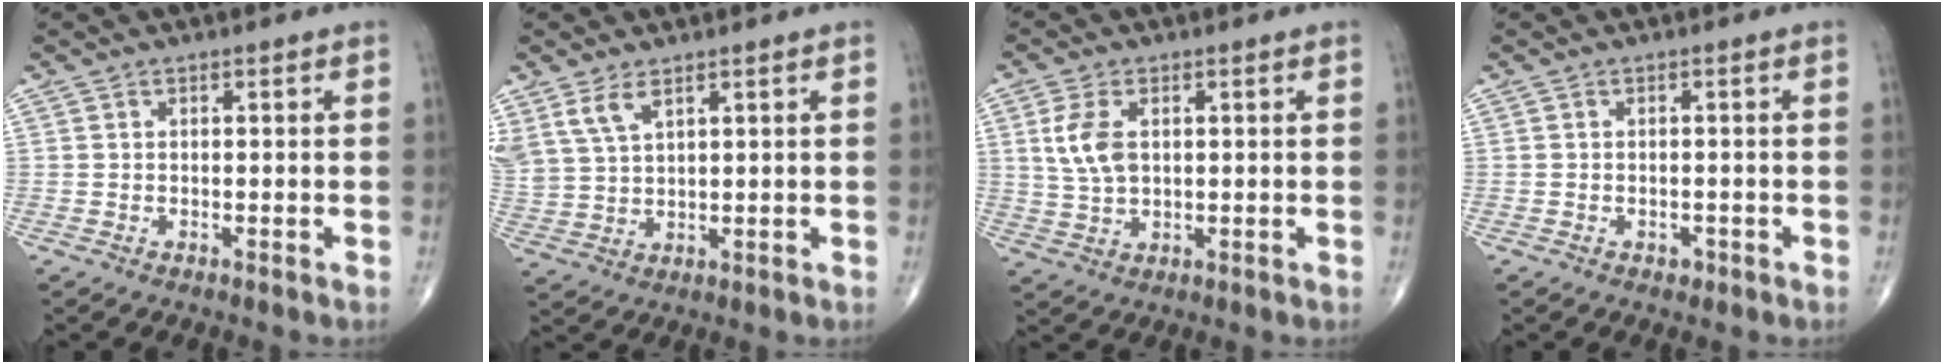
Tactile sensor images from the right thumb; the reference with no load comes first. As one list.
[{"total": 6.3, "force": [3.8, 2.8, 4.1], "torque": [-0.088, -0.010, 0.089]}, {"total": 6.8, "force": [1.6, 3.9, 5.3], "torque": [-0.112, -0.001, 0.035]}, {"total": 1.2, "force": [-0.7, 0.9, 0.5], "torque": [-0.006, 0.002, -0.009]}]